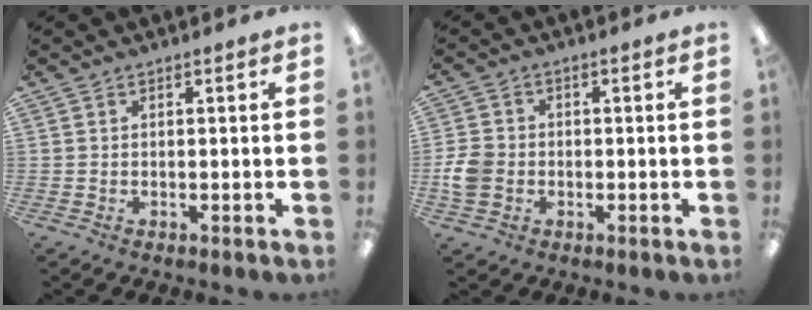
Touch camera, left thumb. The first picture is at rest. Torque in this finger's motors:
{"motor_torque": [-0.61, 0.64, 0.04, -0.02, 0.00]}